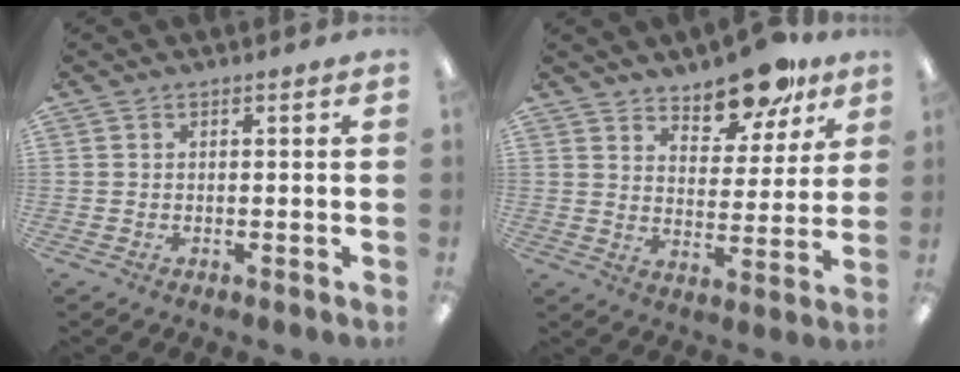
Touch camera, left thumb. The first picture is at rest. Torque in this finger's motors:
{"motor_torque": [0.37, 0.28, 0.29, -0.11, 0.05]}